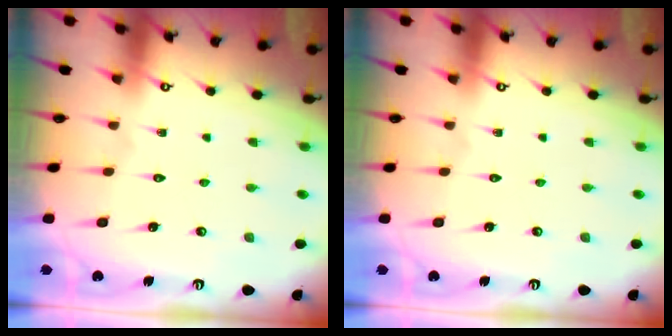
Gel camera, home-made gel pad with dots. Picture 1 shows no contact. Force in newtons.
{"total": 0.0}